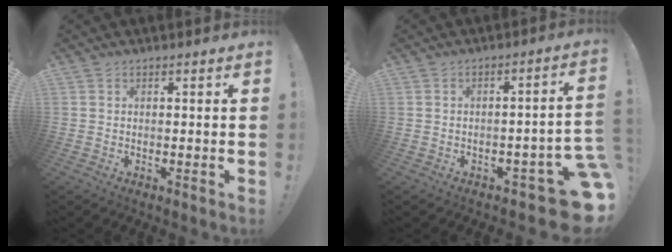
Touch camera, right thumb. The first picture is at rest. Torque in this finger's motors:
{"motor_torque": [1.56, 1.51, 0.99, -1.19, 0.00]}